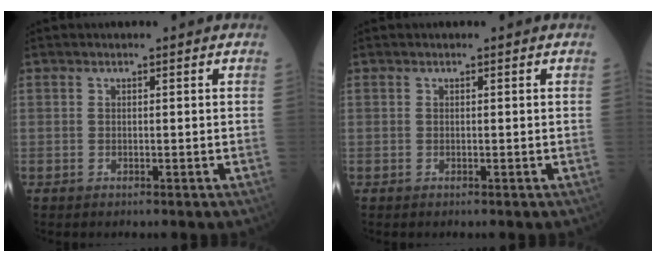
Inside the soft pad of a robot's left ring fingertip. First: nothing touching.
{"total": 0.0}